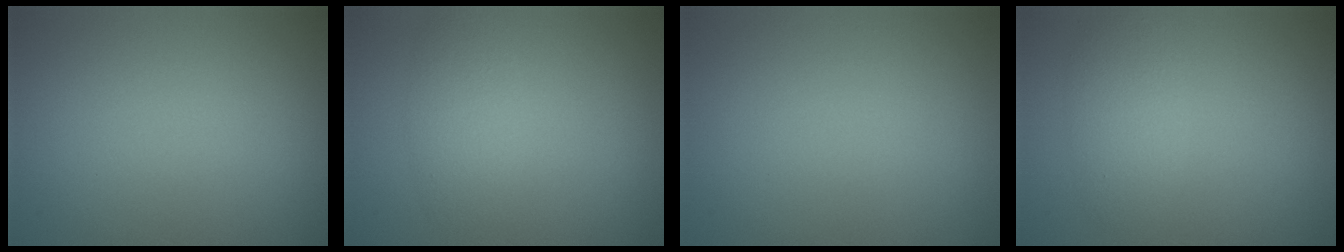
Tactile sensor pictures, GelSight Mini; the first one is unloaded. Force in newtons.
{"total": 2.4, "press": 2.4, "slide": 0.0}
{"total": 0.0}
{"total": 2.5, "press": 2.5, "slide": 0.2}